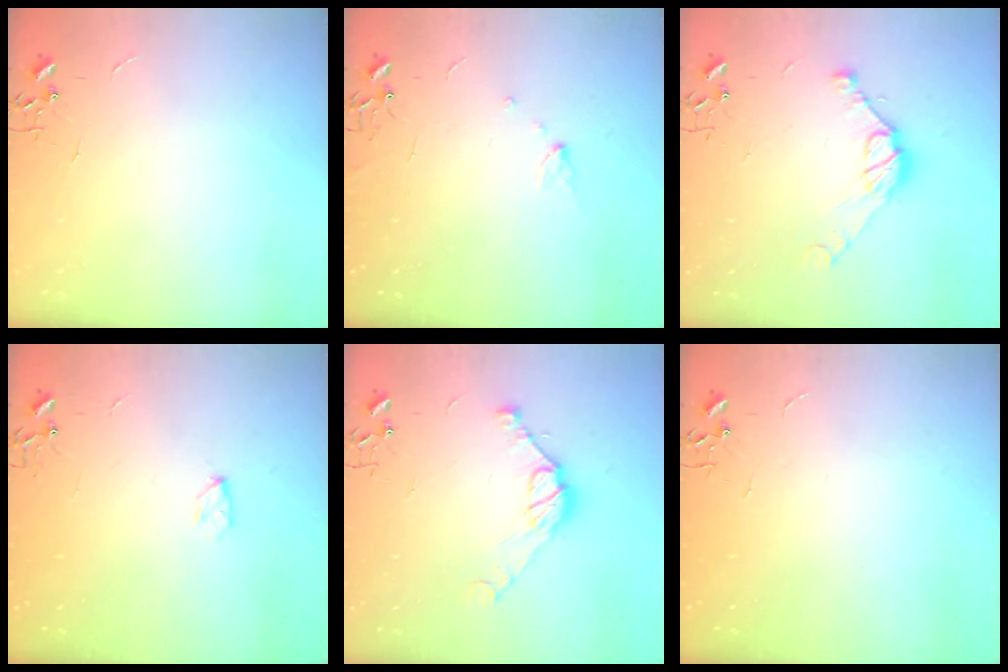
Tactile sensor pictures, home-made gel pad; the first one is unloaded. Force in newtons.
{"total": 4.5, "press": 4.4, "slide": 0.5}
{"total": 11.3, "press": 11.2, "slide": 0.8}
{"total": 3.9, "press": 3.8, "slide": 0.5}
{"total": 11.3, "press": 11.2, "slide": 0.8}
{"total": 0.0}